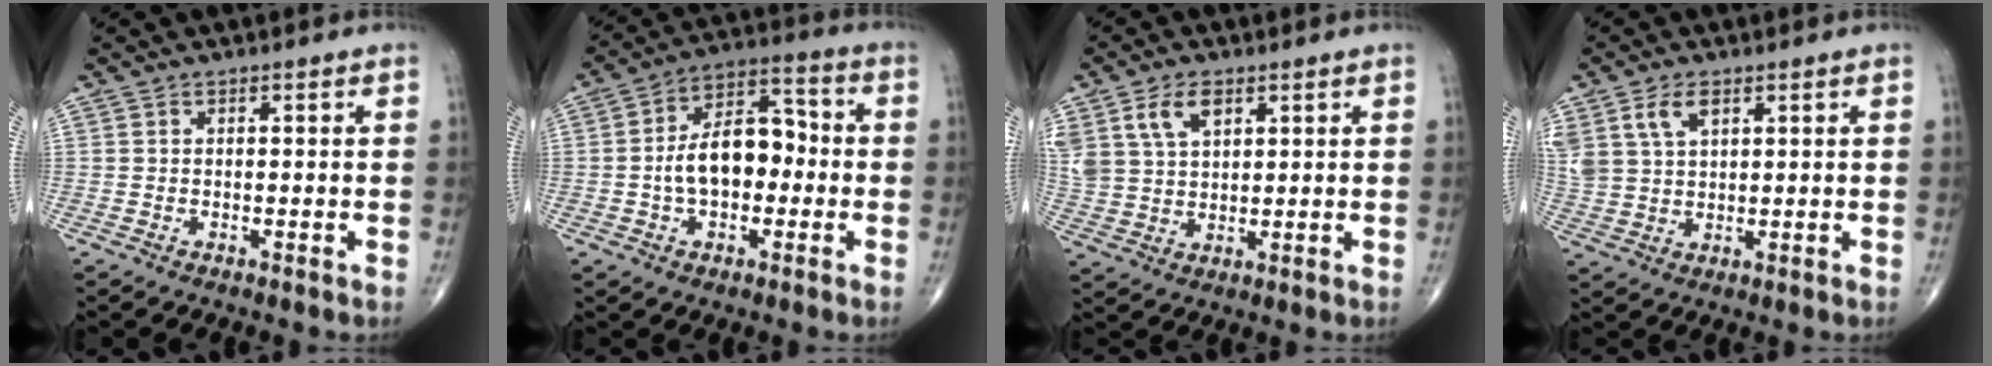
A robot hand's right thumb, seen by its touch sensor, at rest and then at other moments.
{"total": 13.8, "force": [-1.3, 8.4, 10.8], "torque": [-0.160, 0.042, -0.028]}
{"total": 9.4, "force": [4.6, 5.8, 5.8], "torque": [-0.112, -0.009, 0.097]}
{"total": 8.1, "force": [4.0, 4.9, 5.1], "torque": [-0.107, -0.005, 0.086]}